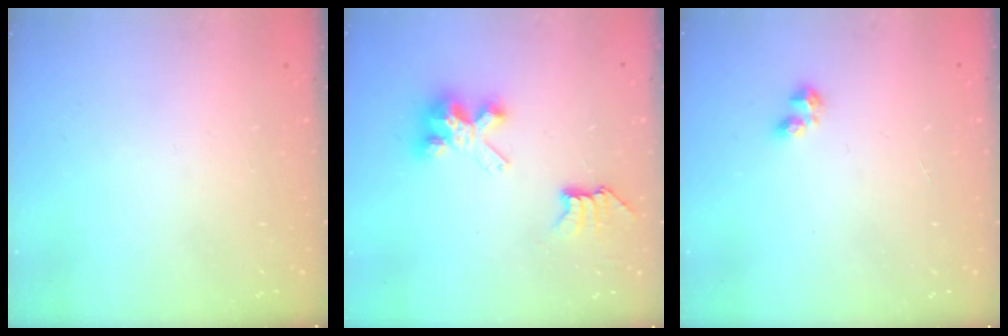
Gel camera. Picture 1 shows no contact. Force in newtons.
{"total": 6.6, "press": 6.6, "slide": 0.1}
{"total": 2.9, "press": 2.8, "slide": 0.5}